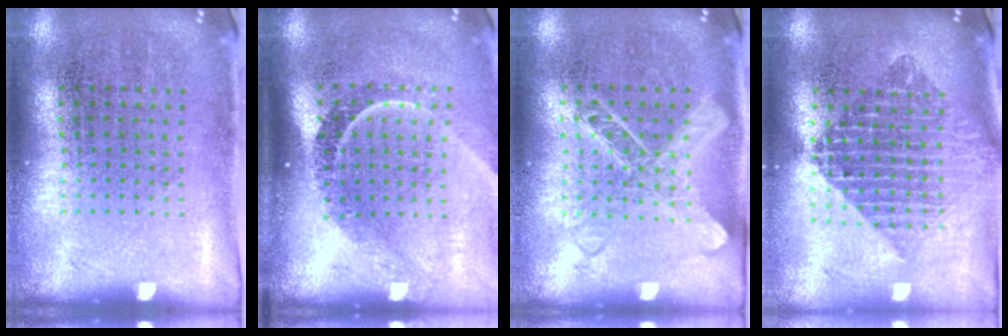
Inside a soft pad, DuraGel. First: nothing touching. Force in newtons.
{"total": 2.3, "press": 1.6, "slide": 1.7}
{"total": 1.4, "press": 1.4, "slide": 0.3}
{"total": 2.1, "press": 1.7, "slide": 1.3}